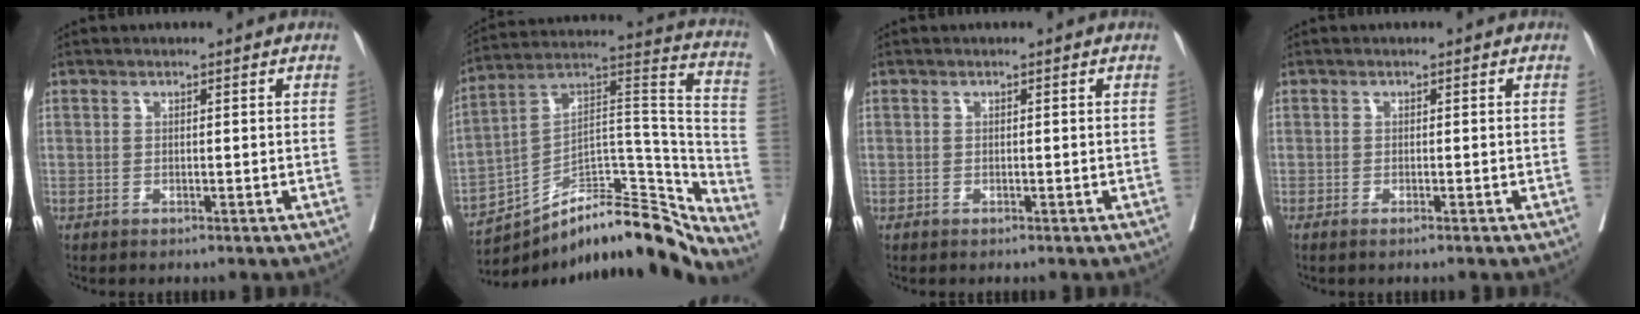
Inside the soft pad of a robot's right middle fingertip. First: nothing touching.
{"total": 22.2, "force": [-19.3, 4.9, 9.7], "torque": [-0.133, 0.066, -0.304]}
{"total": 0.5, "force": [-0.2, 0.4, -0.1], "torque": [0.008, 0.007, -0.008]}
{"total": 1.6, "force": [-1.1, -0.3, 1.0], "torque": [-0.012, 0.000, -0.013]}